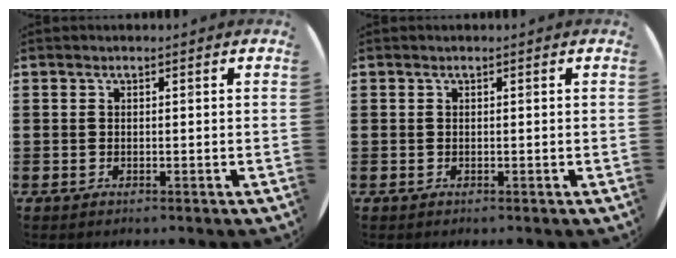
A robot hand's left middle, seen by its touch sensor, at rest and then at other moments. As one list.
[{"total": 0.0}]